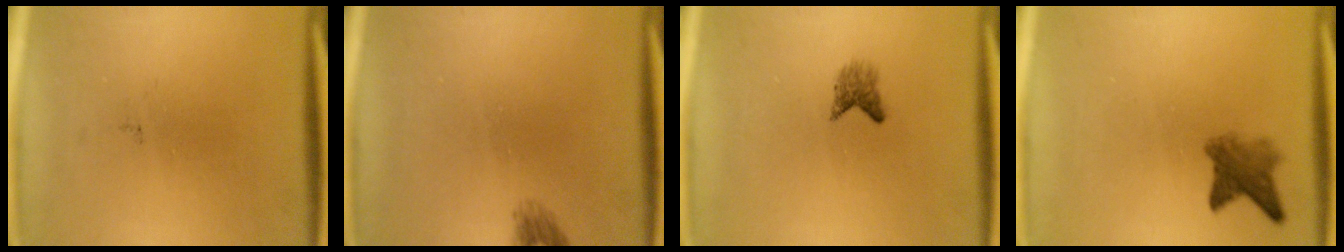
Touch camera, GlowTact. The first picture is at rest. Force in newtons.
{"total": 1.3}
{"total": 1.8}
{"total": 3.7}